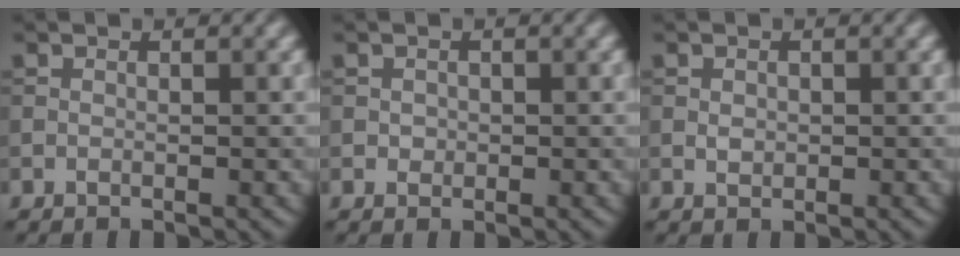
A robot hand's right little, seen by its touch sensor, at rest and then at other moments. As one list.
[{"total": 0.7, "force": [0.1, 0.7, 0.2], "torque": [0.001, -0.002, 0.000]}, {"total": 1.0, "force": [0.0, 0.8, 0.6], "torque": [-0.011, -0.001, 0.000]}]